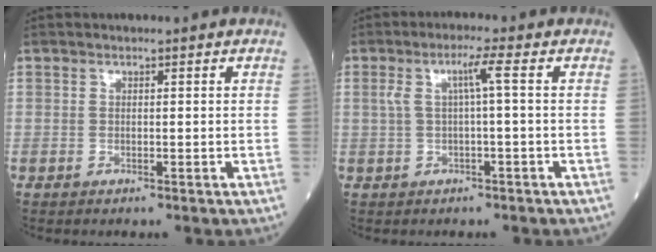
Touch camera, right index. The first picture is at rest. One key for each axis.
{"total": 4.2, "fx": 0.6, "fy": 0.3, "fz": 4.1, "tx": -0.089, "ty": 0.019, "tz": 0.016}